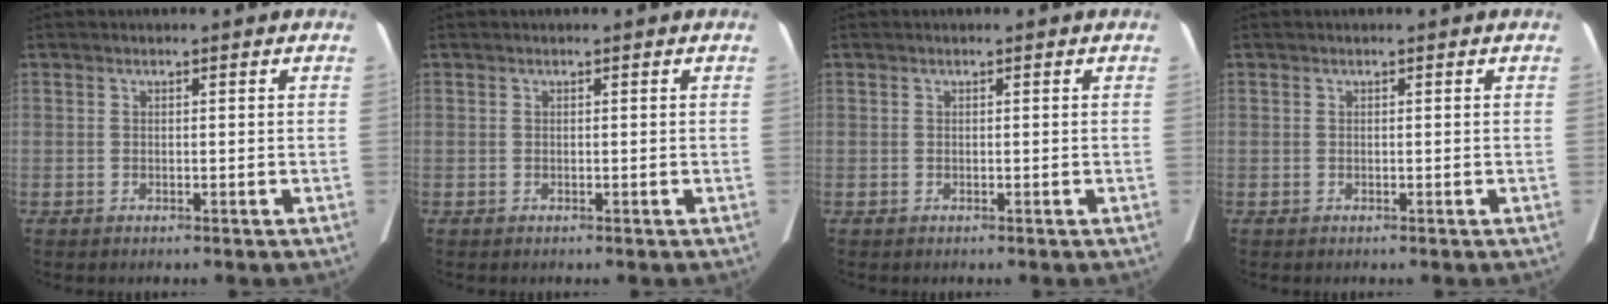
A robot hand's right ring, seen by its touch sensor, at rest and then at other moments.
{"total": 0.0}
{"total": 0.0}
{"total": 0.0}